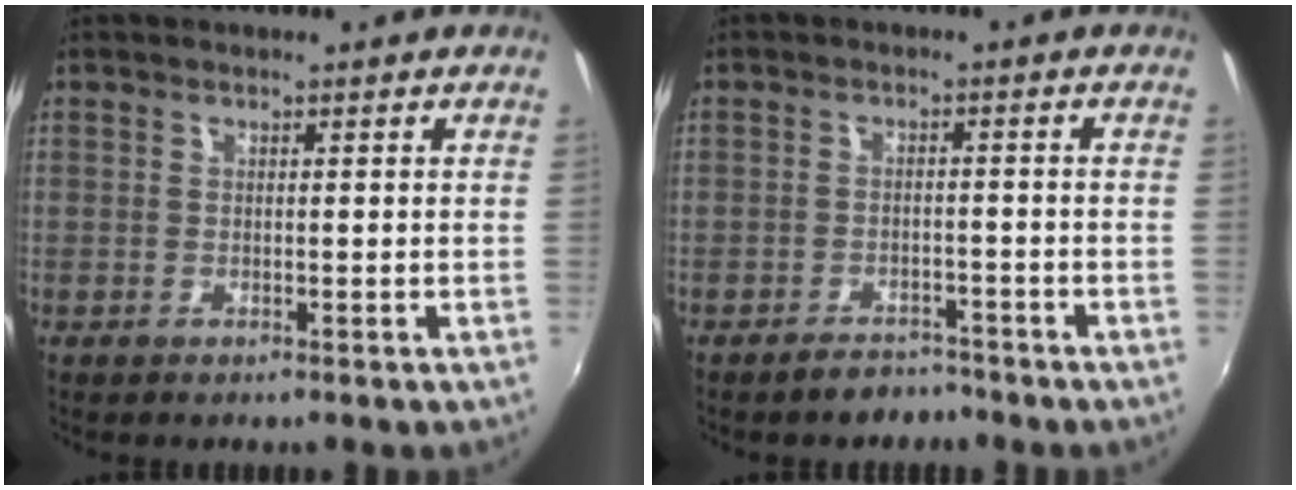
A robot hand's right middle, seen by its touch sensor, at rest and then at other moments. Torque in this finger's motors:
{"motor_torque": [0.64, -0.66, 0.08, 0.12]}